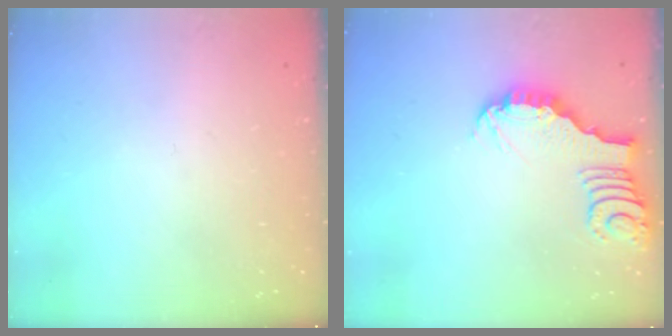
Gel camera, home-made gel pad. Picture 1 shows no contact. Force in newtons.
{"total": 3.5, "press": 3.5, "slide": 0.3}